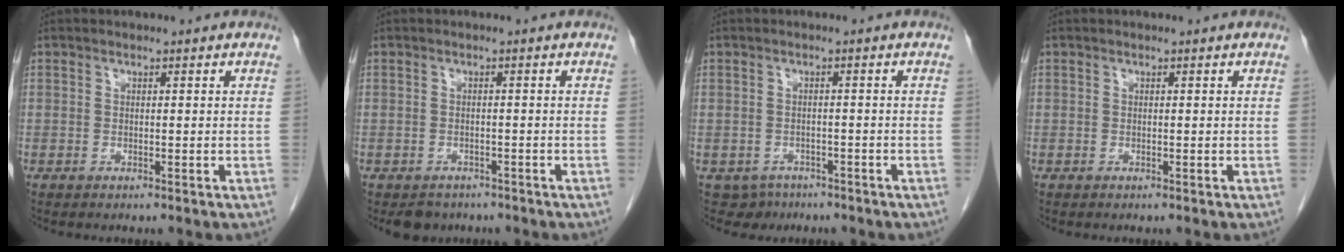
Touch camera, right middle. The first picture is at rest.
{"total": 3.4, "force": [-2.7, 2.0, 0.4], "torque": [-0.008, 0.002, -0.038]}
{"total": 3.6, "force": [-2.5, 2.6, 0.0], "torque": [0.001, 0.008, -0.032]}
{"total": 0.0}